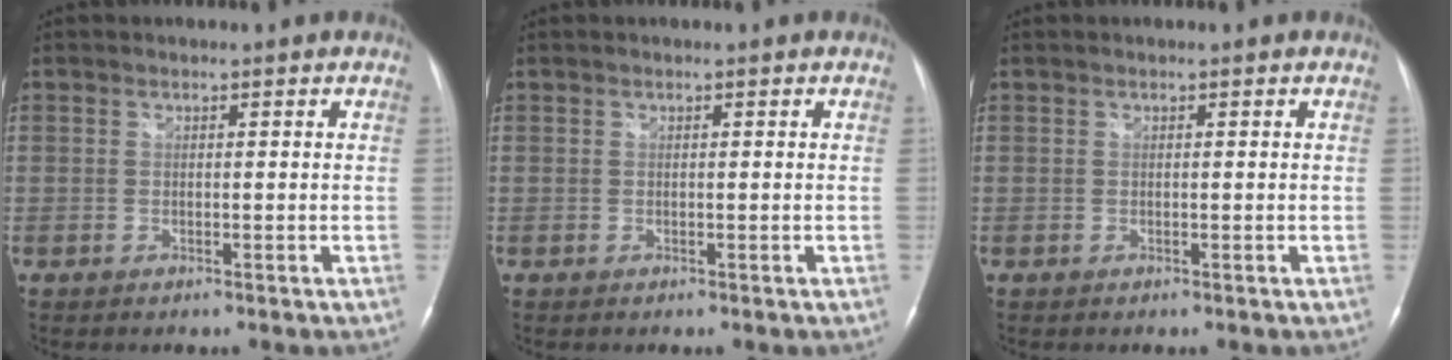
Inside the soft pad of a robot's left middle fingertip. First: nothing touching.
{"total": 0.0}
{"total": 0.0}